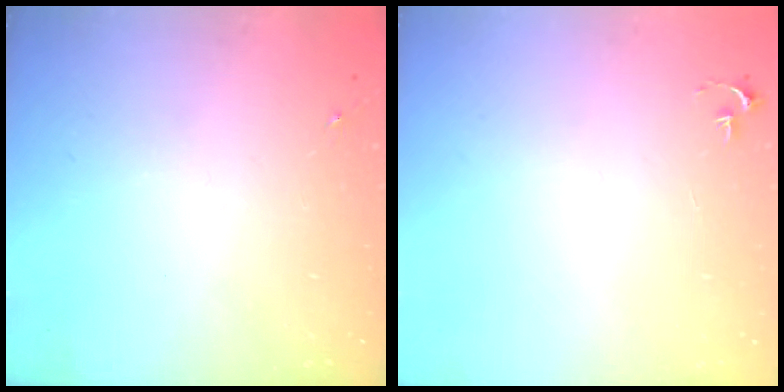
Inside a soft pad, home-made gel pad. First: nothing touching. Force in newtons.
{"total": 2.7, "press": 2.7, "slide": 0.3}